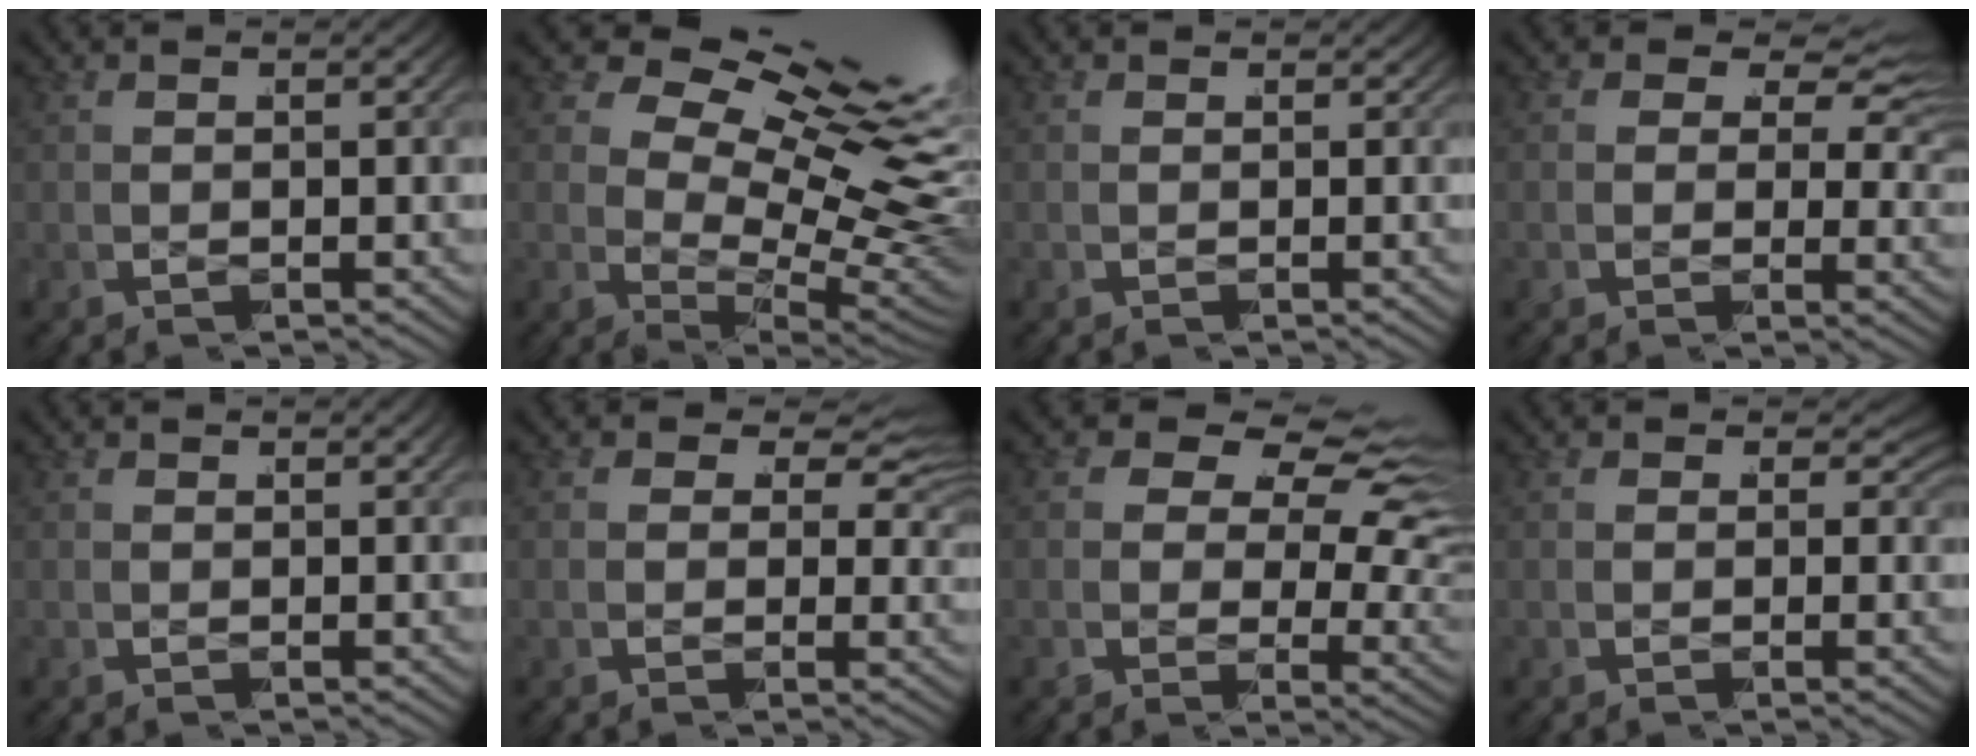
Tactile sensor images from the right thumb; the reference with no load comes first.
{"total": 14.4, "force": [1.1, 8.7, 11.4], "torque": [-0.189, -0.032, 0.028]}
{"total": 0.8, "force": [0.7, 0.5, 0.1], "torque": [-0.004, -0.003, 0.010]}
{"total": 5.7, "force": [1.4, 3.5, 4.3], "torque": [-0.056, 0.001, 0.017]}
{"total": 0.6, "force": [0.5, -0.3, -0.1], "torque": [0.005, 0.003, 0.007]}
{"total": 4.1, "force": [0.9, 2.5, 3.1], "torque": [-0.044, -0.005, 0.013]}
{"total": 10.0, "force": [1.7, 6.4, 7.6], "torque": [-0.118, -0.011, 0.025]}
{"total": 2.2, "force": [0.5, 1.4, 1.6], "torque": [-0.023, -0.007, 0.008]}